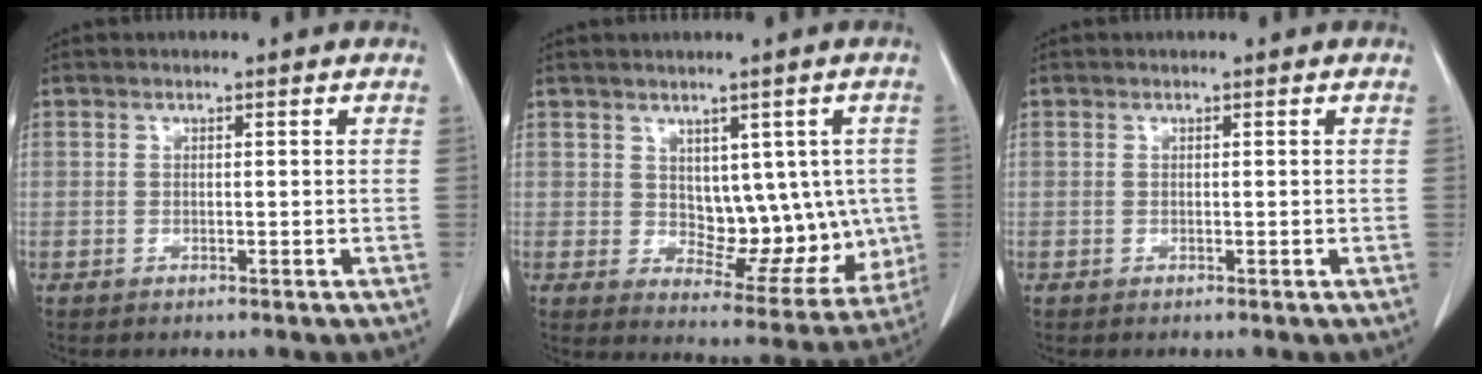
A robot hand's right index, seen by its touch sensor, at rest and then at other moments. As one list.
[{"total": 9.6, "force": [1.0, 5.7, 7.6], "torque": [-0.079, 0.003, 0.034]}, {"total": 0.0}]